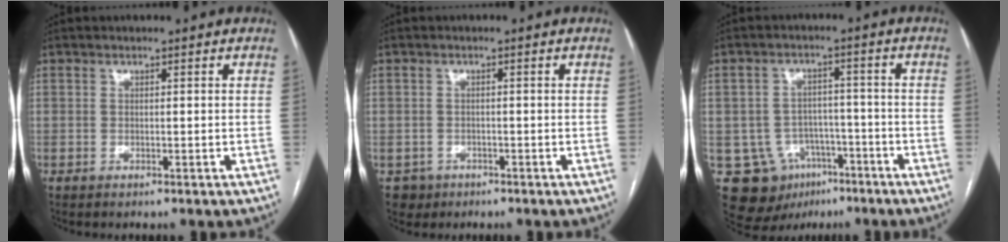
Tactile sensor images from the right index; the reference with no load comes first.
{"total": 2.6, "force": [-1.3, 2.3, -0.2], "torque": [0.006, 0.010, -0.020]}
{"total": 10.6, "force": [-5.1, 8.6, 3.3], "torque": [-0.058, 0.021, -0.066]}